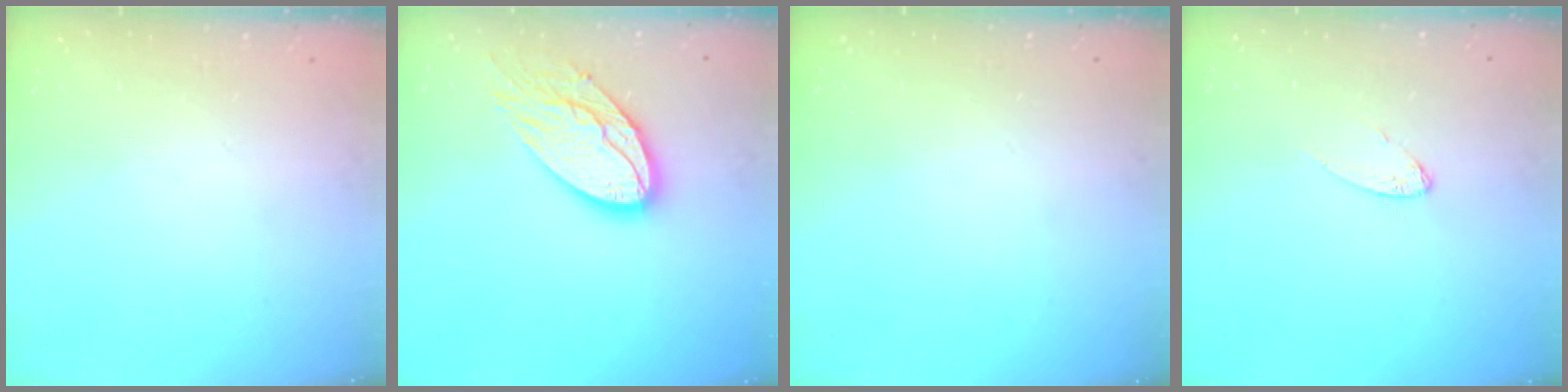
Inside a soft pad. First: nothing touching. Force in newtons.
{"total": 14.7, "press": 14.6, "slide": 0.9}
{"total": 0.0}
{"total": 5.7, "press": 5.7, "slide": 0.4}